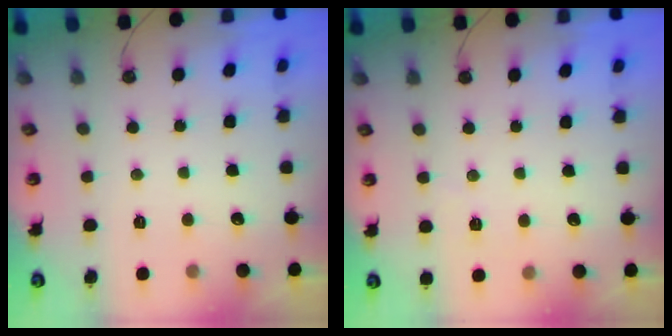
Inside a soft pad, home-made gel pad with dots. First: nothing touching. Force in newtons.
{"total": 3.6, "press": 2.3, "slide": 2.7}